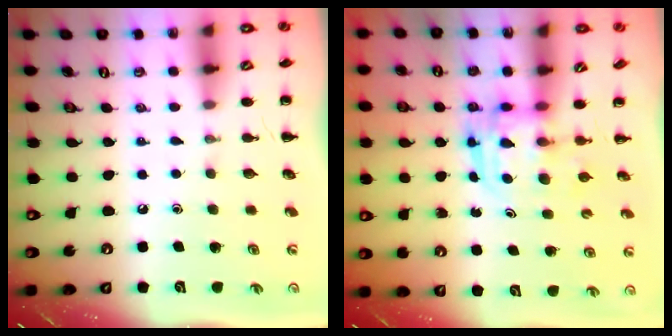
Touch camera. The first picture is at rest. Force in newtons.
{"total": 3.1, "press": 3.1, "slide": 0.3}